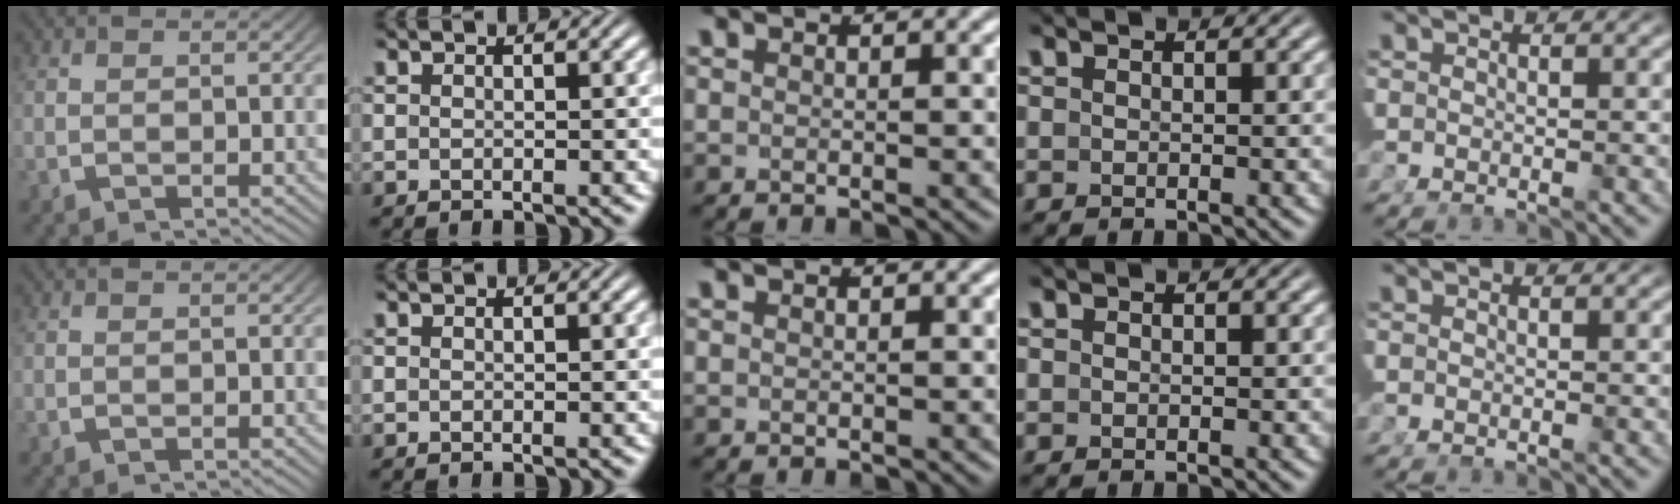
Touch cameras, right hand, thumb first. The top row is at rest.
{}